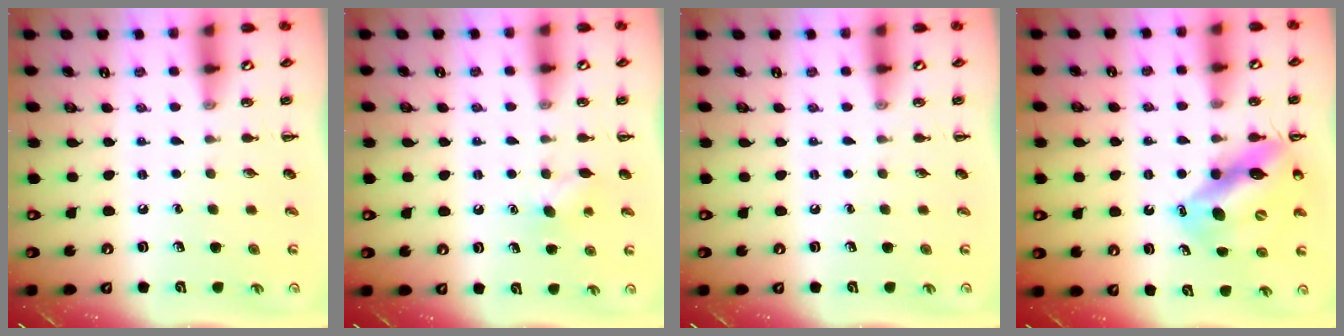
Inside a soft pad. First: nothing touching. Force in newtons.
{"total": 5.1, "press": 4.9, "slide": 1.3}
{"total": 0.0}
{"total": 13.0, "press": 12.5, "slide": 3.8}